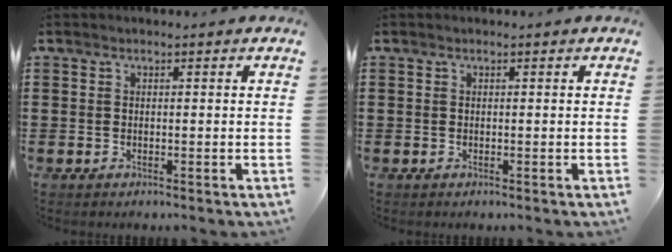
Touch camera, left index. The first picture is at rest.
{"total": 0.0}